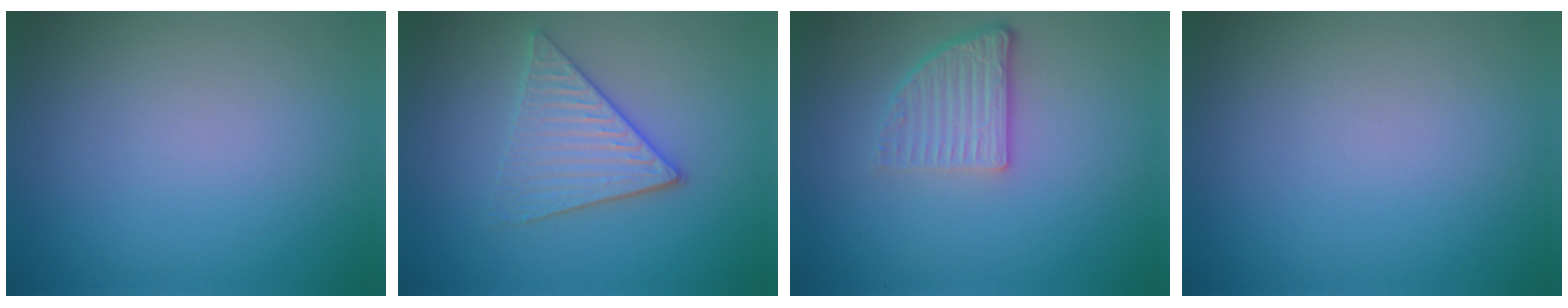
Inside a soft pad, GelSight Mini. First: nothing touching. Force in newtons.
{"total": 3.9, "press": 3.4, "slide": 2.0}
{"total": 3.8, "press": 2.6, "slide": 2.8}
{"total": 0.0}